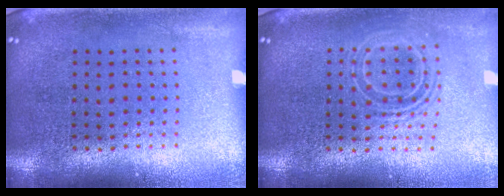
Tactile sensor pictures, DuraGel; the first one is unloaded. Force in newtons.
{"total": 1.6, "press": 1.2, "slide": 1.0}